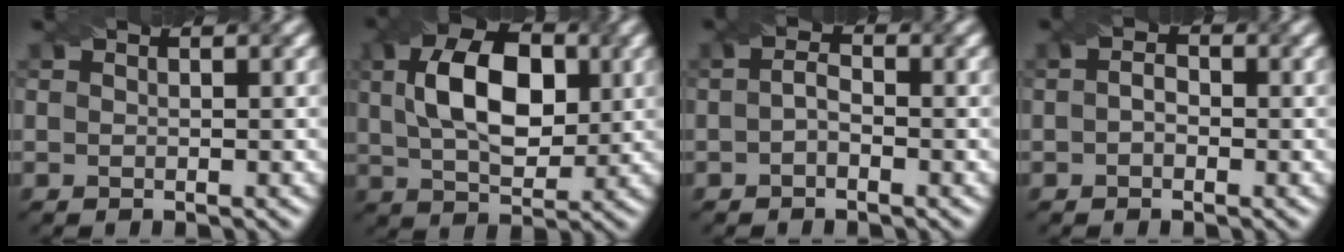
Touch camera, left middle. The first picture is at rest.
{"total": 9.2, "force": [1.8, 5.4, 7.3], "torque": [-0.130, 0.013, 0.029]}
{"total": 1.5, "force": [-0.5, 0.7, 1.2], "torque": [-0.027, 0.004, -0.011]}
{"total": 1.5, "force": [-0.1, 1.0, 1.1], "torque": [-0.018, 0.003, -0.009]}